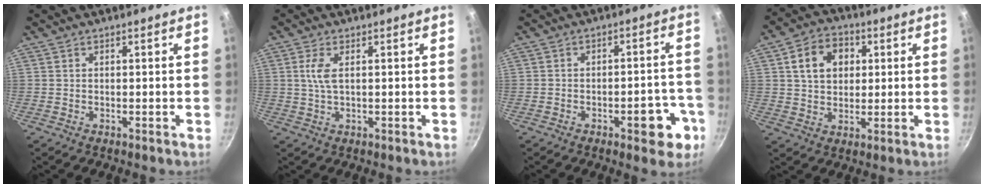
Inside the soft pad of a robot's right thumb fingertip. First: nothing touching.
{"total": 3.4, "force": [0.8, 1.3, 3.1], "torque": [-0.072, 0.001, 0.018]}
{"total": 8.7, "force": [-3.9, 3.9, 6.8], "torque": [-0.053, 0.032, -0.045]}
{"total": 10.1, "force": [2.8, 7.8, 5.8], "torque": [-0.077, 0.009, 0.039]}